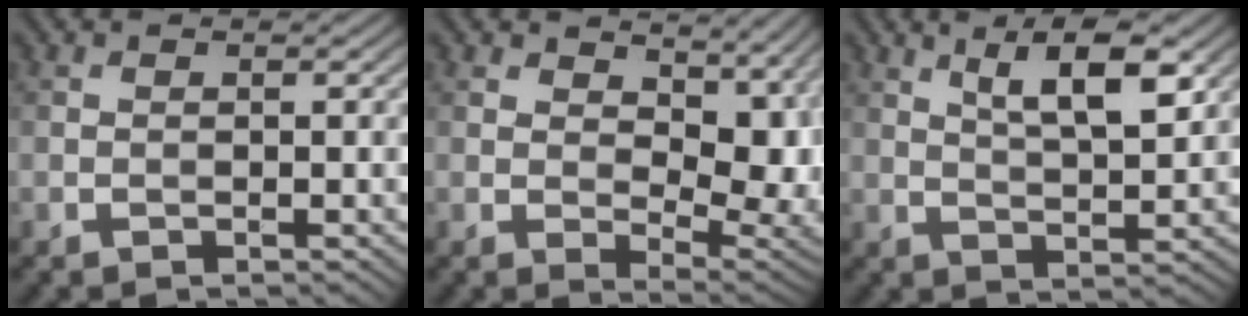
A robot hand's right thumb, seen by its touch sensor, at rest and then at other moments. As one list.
[{"total": 11.4, "force": [4.1, 6.1, 8.7], "torque": [-0.138, -0.013, 0.079]}, {"total": 6.5, "force": [3.4, 1.7, 5.3], "torque": [-0.092, -0.003, 0.063]}]